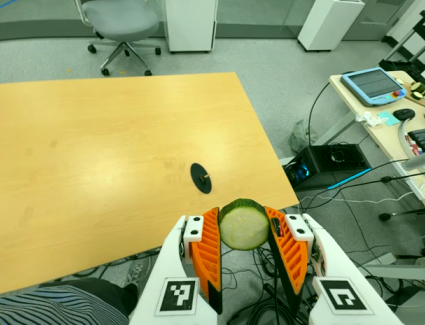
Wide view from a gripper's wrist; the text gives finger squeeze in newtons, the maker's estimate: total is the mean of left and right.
{"total": 11.9, "left": 12.7, "right": 11.1}